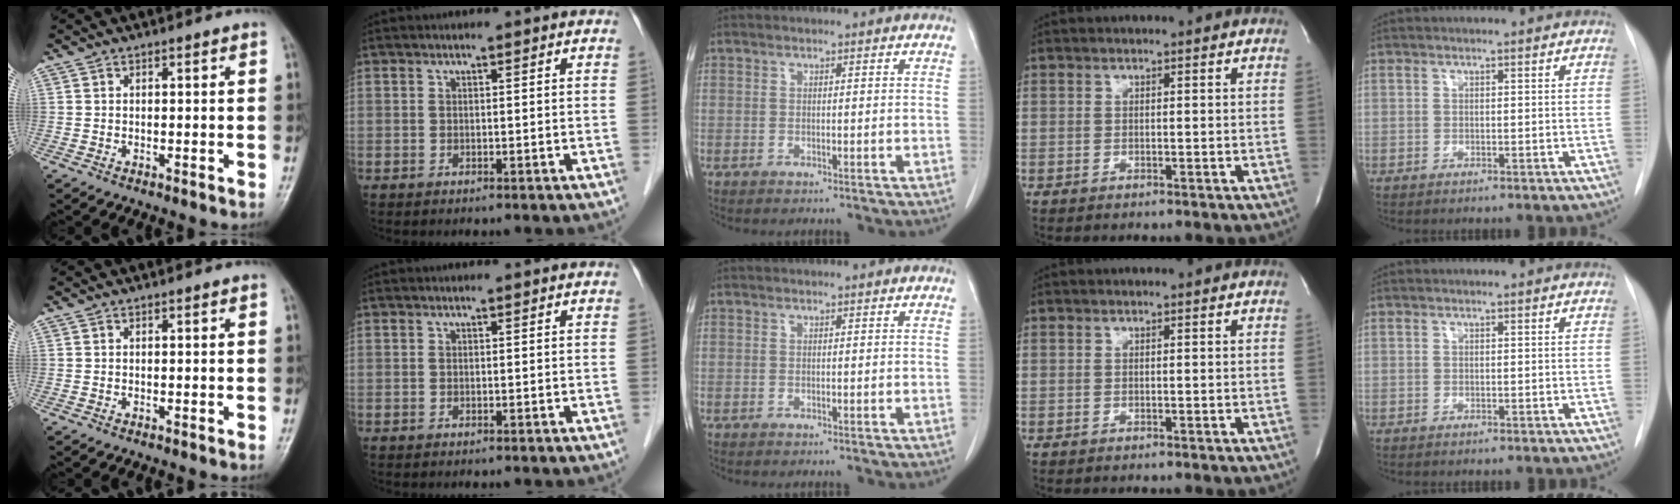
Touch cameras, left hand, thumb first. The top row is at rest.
{}